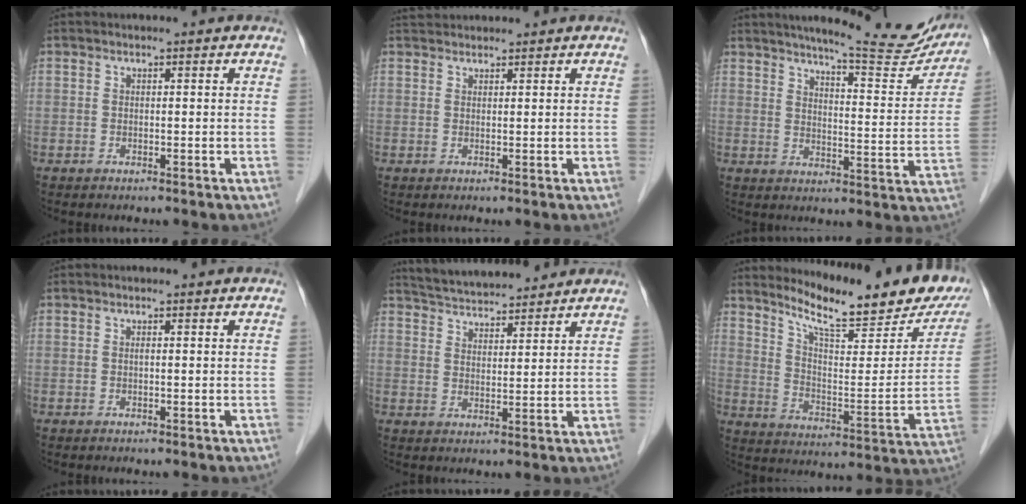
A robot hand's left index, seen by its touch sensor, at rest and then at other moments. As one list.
[{"total": 3.0, "force": [3.0, 0.5, 0.4], "torque": [-0.008, 0.034, 0.054]}, {"total": 18.7, "force": [16.8, 1.9, 7.9], "torque": [-0.102, -0.047, 0.204]}, {"total": 0.0}, {"total": 11.1, "force": [10.5, 1.8, 3.2], "torque": [-0.058, 0.023, 0.166]}, {"total": 21.0, "force": [17.5, 3.0, 11.2], "torque": [-0.172, -0.047, 0.243]}]